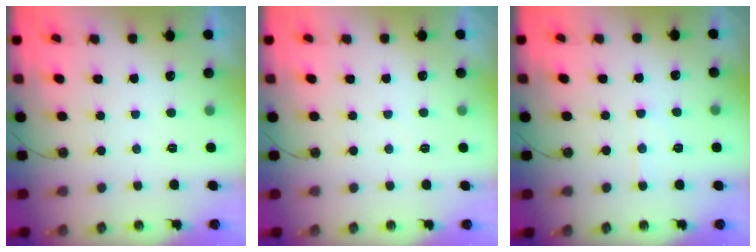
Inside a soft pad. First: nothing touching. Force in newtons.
{"total": 3.7, "press": 3.7, "slide": 0.4}
{"total": 5.0, "press": 5.0, "slide": 0.5}